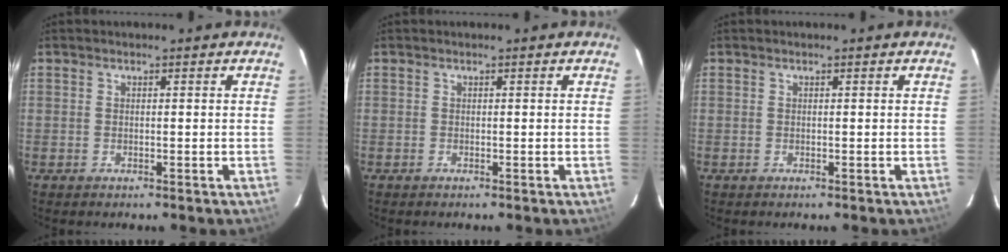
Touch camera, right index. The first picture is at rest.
{"total": 0.0}
{"total": 0.0}